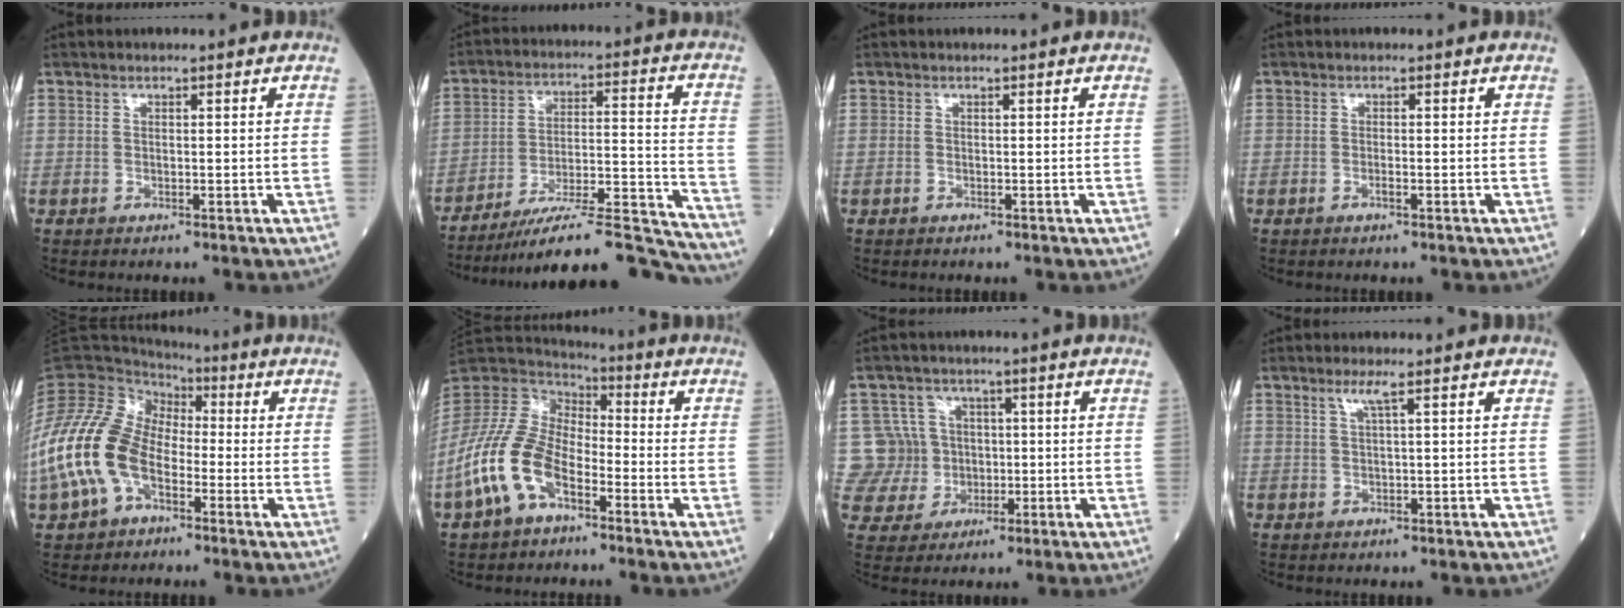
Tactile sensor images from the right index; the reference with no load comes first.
{"total": 20.4, "force": [-18.9, 0.4, 7.4], "torque": [-0.083, 0.022, -0.285]}
{"total": 0.0}
{"total": 0.6, "force": [-0.4, 0.1, 0.5], "torque": [-0.014, 0.000, -0.007]}
{"total": 14.2, "force": [-4.2, 9.1, 10.1], "torque": [-0.249, 0.019, -0.083]}
{"total": 12.6, "force": [-5.8, 6.4, 9.1], "torque": [-0.216, 0.008, -0.118]}
{"total": 8.3, "force": [0.6, 8.3, 0.6], "torque": [-0.020, 0.025, 0.023]}
{"total": 1.9, "force": [1.0, -0.4, 1.5], "torque": [-0.038, 0.003, 0.022]}